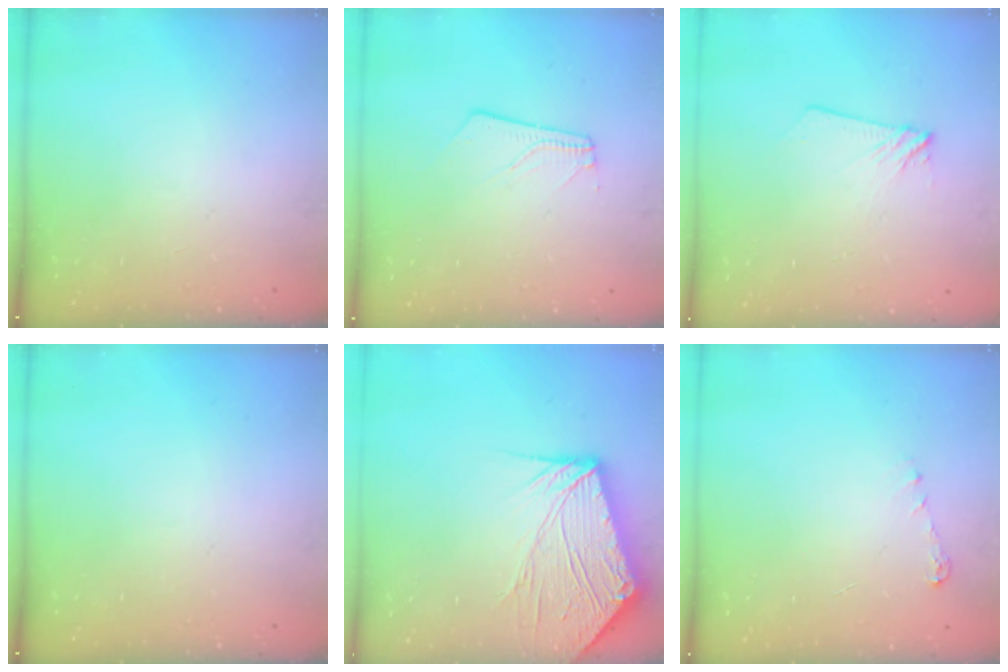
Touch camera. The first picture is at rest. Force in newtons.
{"total": 4.9, "press": 4.9, "slide": 0.7}
{"total": 4.6, "press": 4.6, "slide": 0.5}
{"total": 0.0}
{"total": 16.8, "press": 16.7, "slide": 2.1}
{"total": 4.0, "press": 3.9, "slide": 0.5}